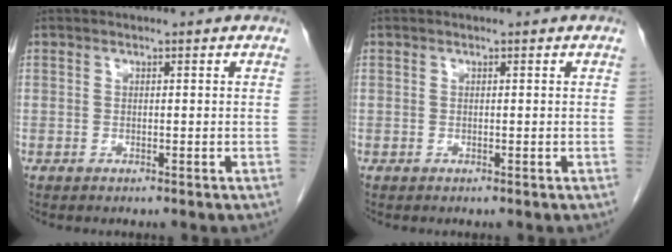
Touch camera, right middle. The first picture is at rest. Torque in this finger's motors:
{"motor_torque": [-0.14, 0.02, -0.03, 0.00]}